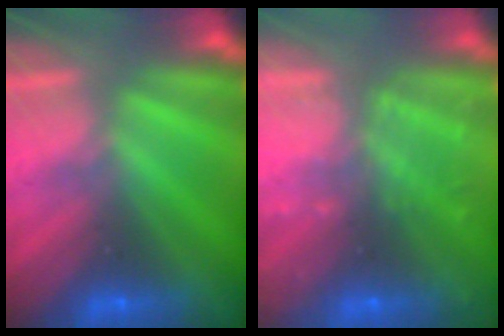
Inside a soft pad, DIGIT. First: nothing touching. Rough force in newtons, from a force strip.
{"total": 9.1}